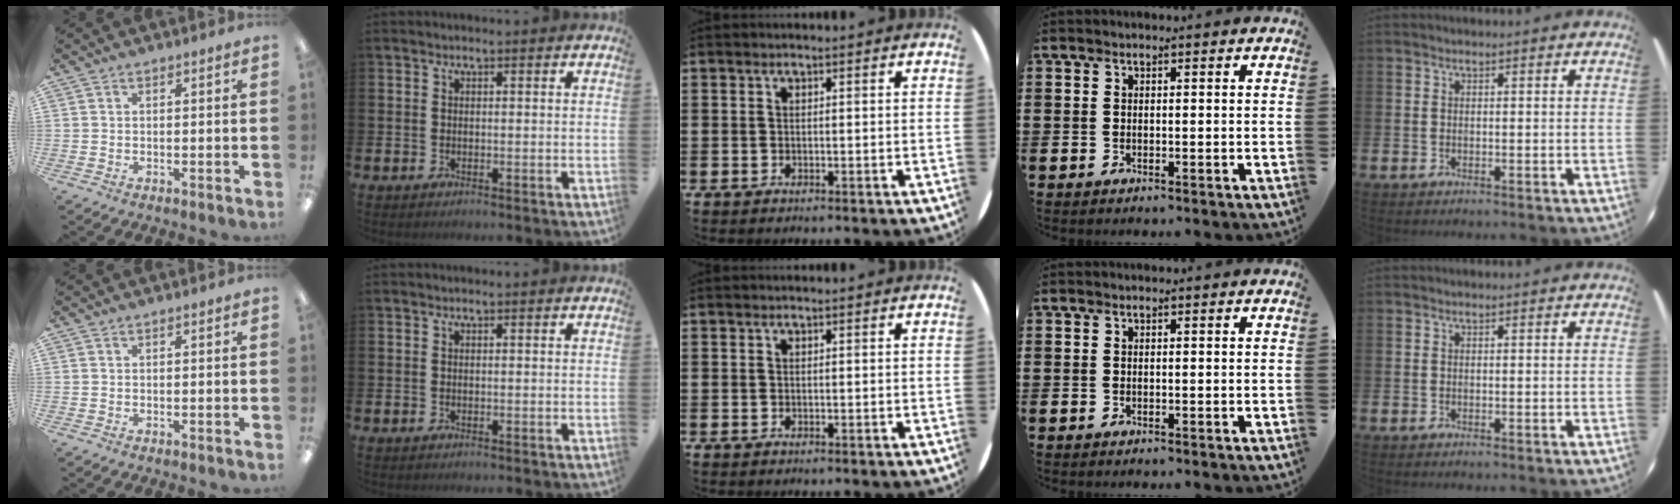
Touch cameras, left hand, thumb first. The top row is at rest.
{}